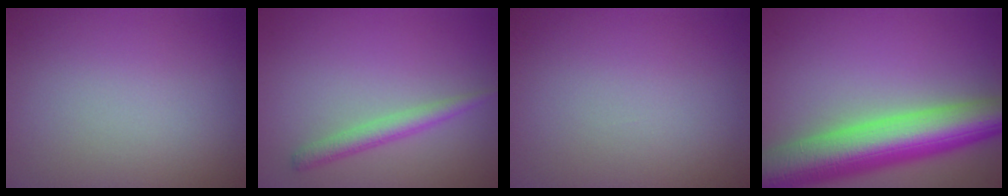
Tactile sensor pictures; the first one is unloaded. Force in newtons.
{"total": 1.9, "press": 1.9, "slide": 0.0}
{"total": 0.0}
{"total": 10.0, "press": 10.0, "slide": 0.4}